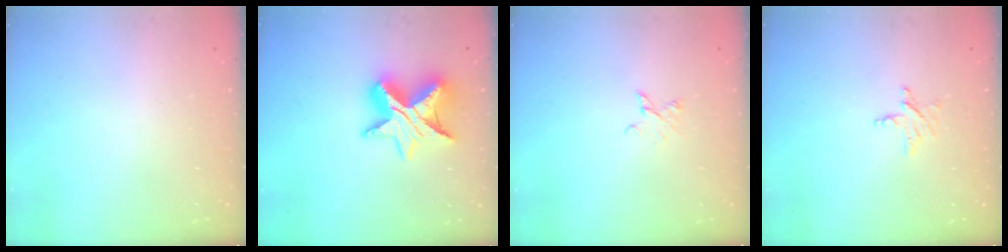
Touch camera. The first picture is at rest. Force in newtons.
{"total": 12.9, "press": 12.9, "slide": 0.8}
{"total": 2.5, "press": 2.5, "slide": 0.3}
{"total": 4.3, "press": 4.3, "slide": 0.4}